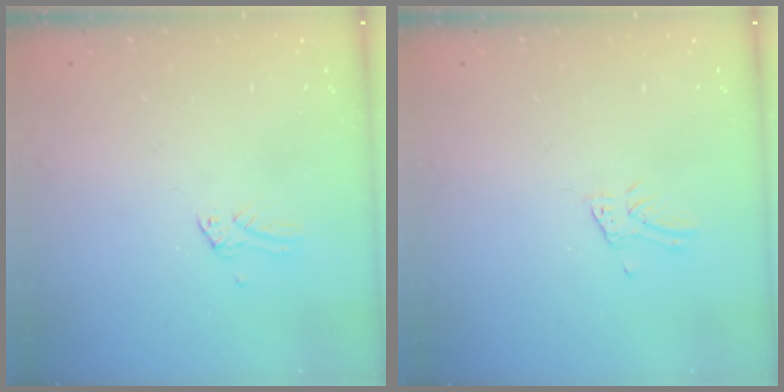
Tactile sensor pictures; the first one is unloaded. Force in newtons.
{"total": 2.4, "press": 2.4, "slide": 0.3}